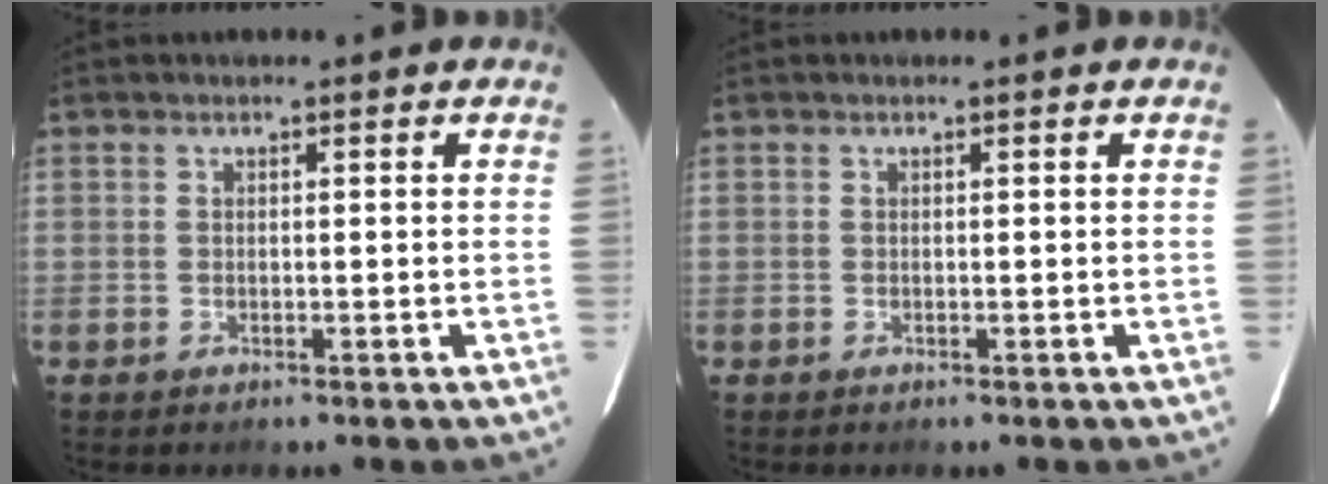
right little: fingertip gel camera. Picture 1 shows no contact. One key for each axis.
{"total": 0.0}